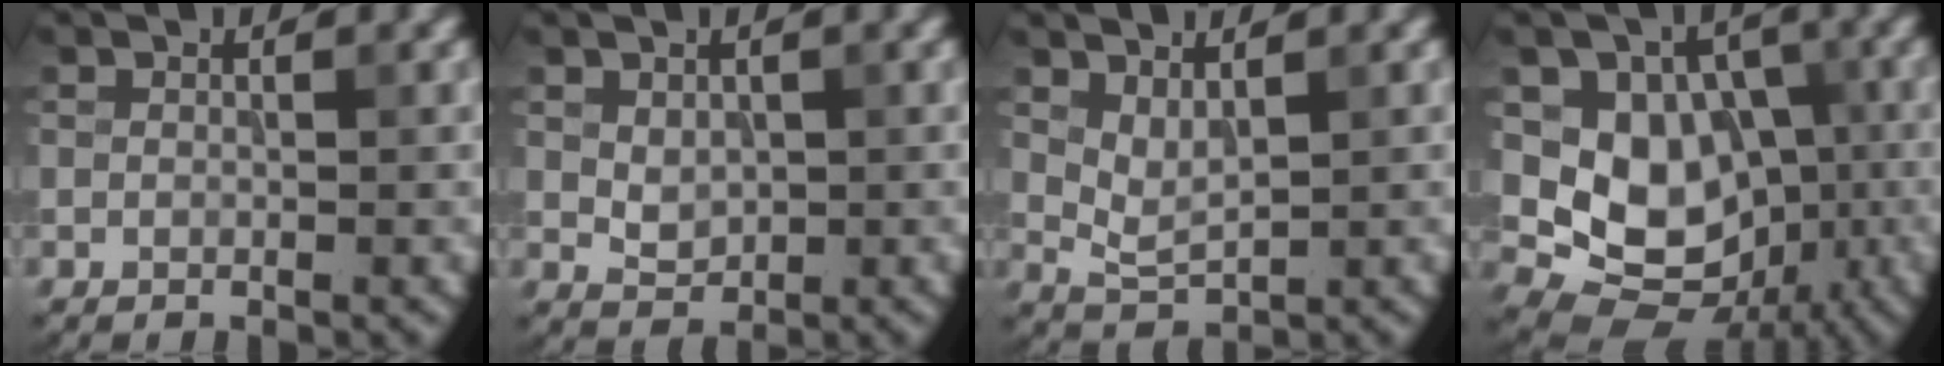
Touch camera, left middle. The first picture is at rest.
{"total": 1.8, "force": [0.4, 1.3, 1.2], "torque": [-0.025, -0.001, 0.013]}
{"total": 2.0, "force": [1.1, 0.7, 1.5], "torque": [-0.034, -0.007, 0.030]}
{"total": 8.7, "force": [-0.6, 7.1, 5.0], "torque": [-0.074, -0.010, -0.020]}